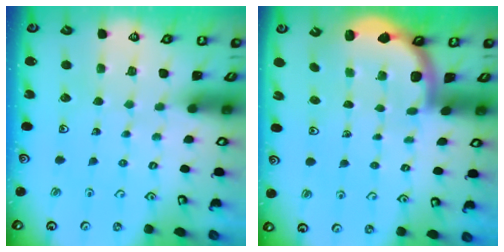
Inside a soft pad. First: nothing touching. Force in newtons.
{"total": 2.5, "press": 2.4, "slide": 0.8}